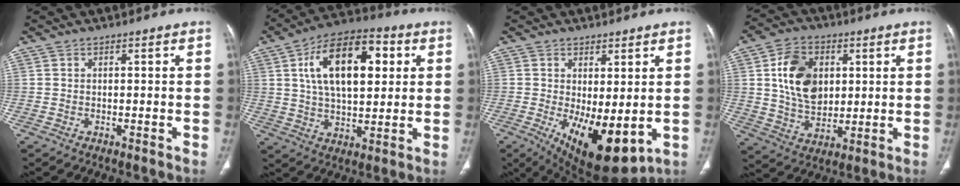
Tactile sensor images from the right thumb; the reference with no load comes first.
{"total": 18.4, "force": [5.0, 9.5, 14.9], "torque": [-0.222, 0.006, 0.079]}
{"total": 12.7, "force": [-2.2, 5.3, 11.4], "torque": [-0.170, -0.026, -0.009]}
{"total": 13.5, "force": [3.0, 9.5, 9.0], "torque": [-0.130, -0.010, 0.057]}